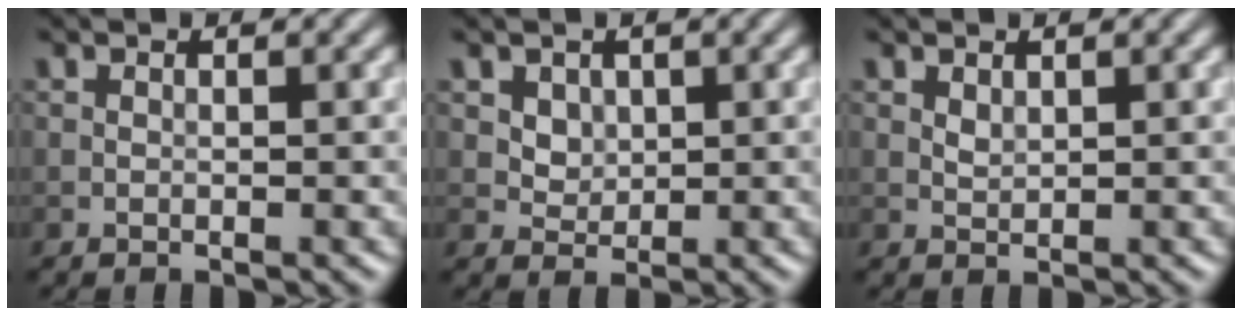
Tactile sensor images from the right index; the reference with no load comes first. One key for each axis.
{"total": 2.1, "fx": 1.0, "fy": 1.7, "fz": 0.9, "tx": -0.020, "ty": -0.006, "tz": 0.034}
{"total": 0.8, "fx": 0.5, "fy": 0.4, "fz": 0.5, "tx": -0.014, "ty": -0.001, "tz": 0.013}